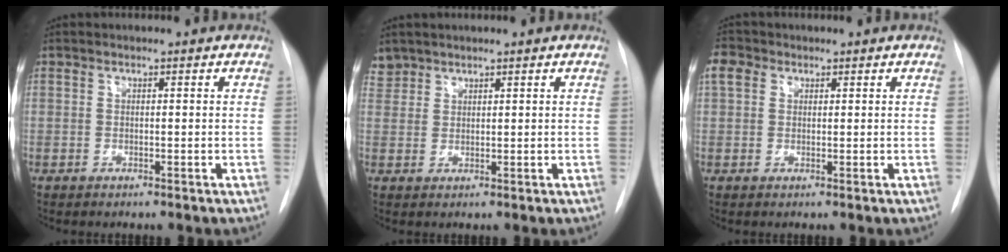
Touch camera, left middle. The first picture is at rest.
{"total": 2.6, "force": [2.2, 1.3, -0.3], "torque": [0.010, 0.010, 0.044]}
{"total": 2.9, "force": [1.3, 2.3, 1.3], "torque": [-0.034, 0.016, 0.025]}